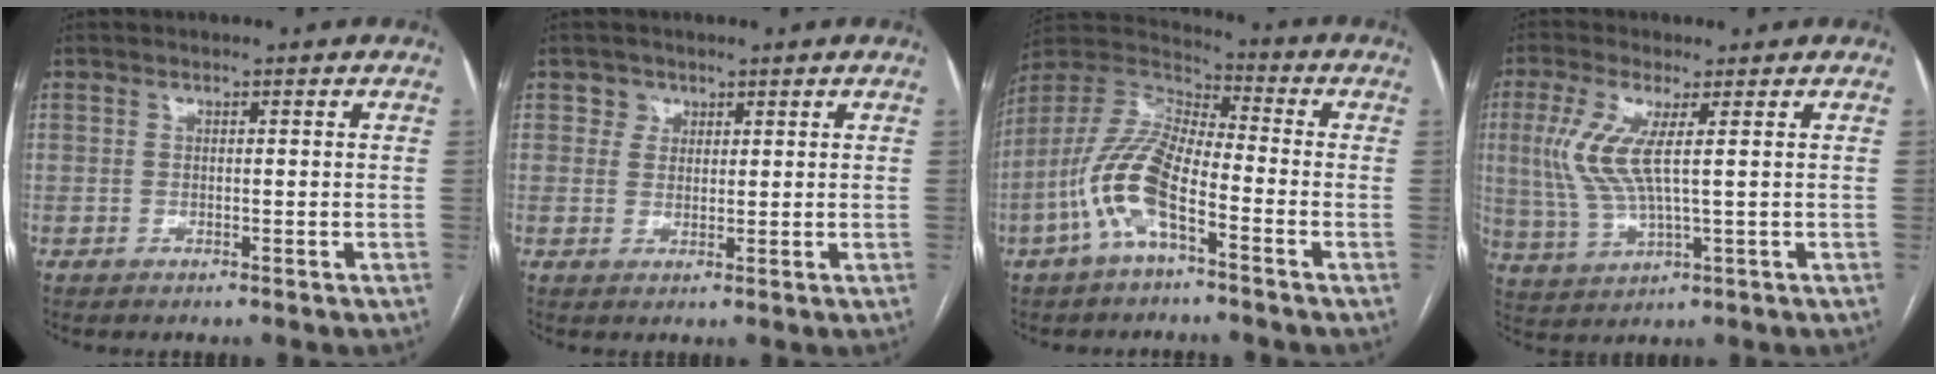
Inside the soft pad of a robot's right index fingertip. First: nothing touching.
{"total": 2.2, "force": [1.2, 1.8, -0.1], "torque": [0.014, 0.001, 0.012]}
{"total": 11.8, "force": [-4.7, 3.6, 10.2], "torque": [-0.232, 0.012, -0.097]}
{"total": 7.9, "force": [1.7, 1.4, 7.6], "torque": [-0.192, 0.000, 0.035]}